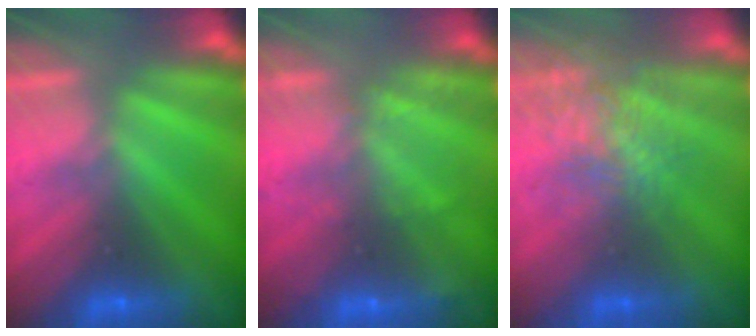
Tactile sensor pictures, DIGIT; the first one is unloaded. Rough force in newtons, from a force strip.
{"total": 2.3}
{"total": 3.6}